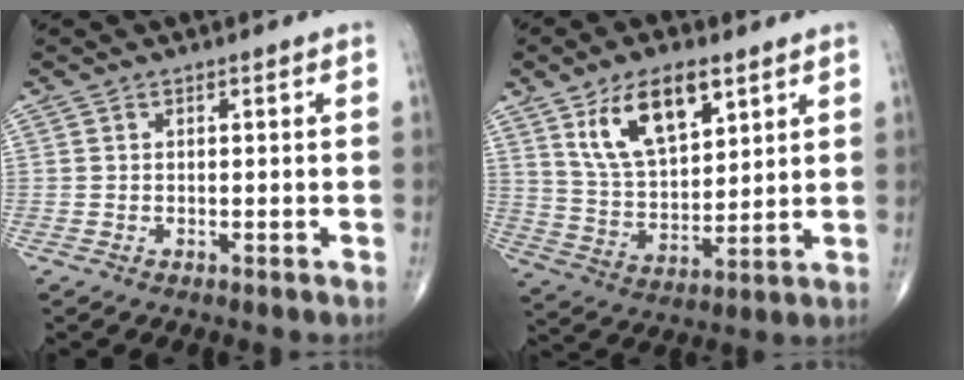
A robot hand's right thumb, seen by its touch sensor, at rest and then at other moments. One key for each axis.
{"total": 14.1, "fx": 7.2, "fy": 6.7, "fz": 10.0, "tx": -0.155, "ty": -0.029, "tz": 0.142}